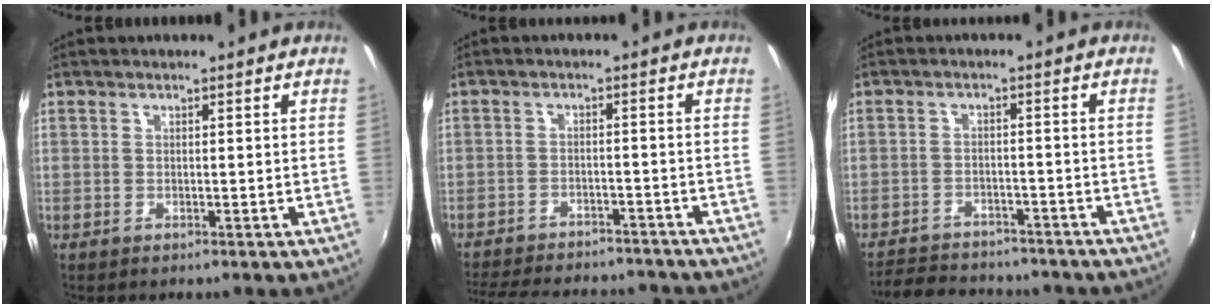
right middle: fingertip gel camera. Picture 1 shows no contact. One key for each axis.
{"total": 19.0, "fx": -16.4, "fy": 5.9, "fz": 7.5, "tx": -0.164, "ty": -0.008, "tz": -0.223}
{"total": 13.1, "fx": -11.4, "fy": 4.5, "fz": 4.8, "tx": -0.114, "ty": -0.003, "tz": -0.158}